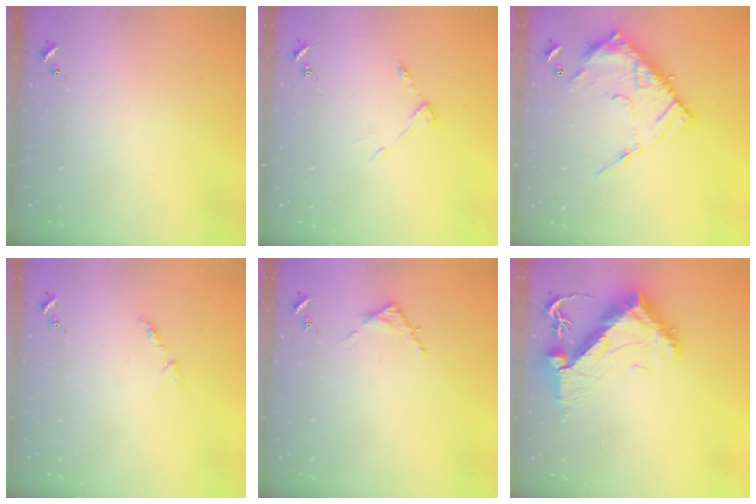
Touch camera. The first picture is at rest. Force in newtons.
{"total": 5.0, "press": 4.9, "slide": 0.4}
{"total": 16.6, "press": 16.6, "slide": 1.5}
{"total": 3.4, "press": 3.4, "slide": 0.5}
{"total": 3.3, "press": 3.2, "slide": 0.3}
{"total": 11.4, "press": 11.4, "slide": 1.2}